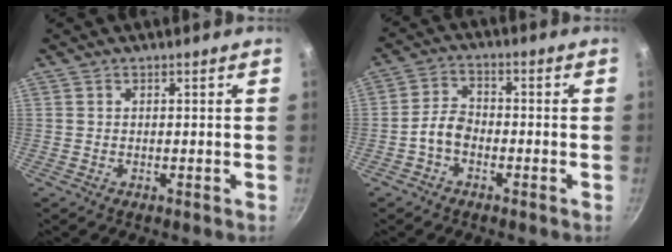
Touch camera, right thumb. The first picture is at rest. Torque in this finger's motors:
{"motor_torque": [0.63, 0.83, 0.62, -0.42, 0.04]}